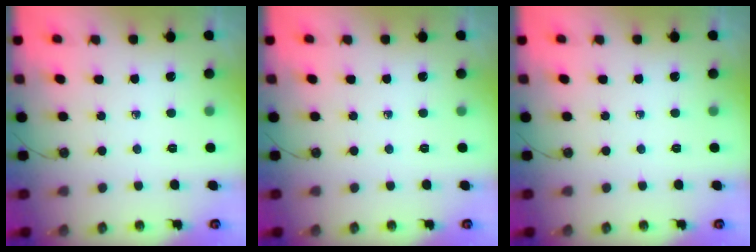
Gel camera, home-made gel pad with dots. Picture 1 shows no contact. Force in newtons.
{"total": 0.0}
{"total": 0.0}